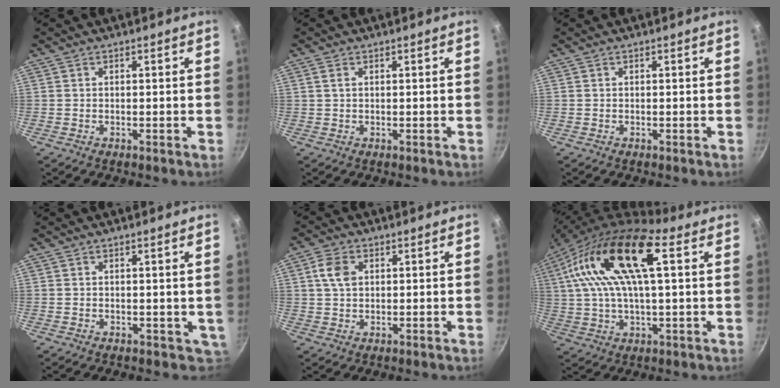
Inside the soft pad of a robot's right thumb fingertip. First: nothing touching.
{"total": 1.2, "force": [0.5, 0.6, 0.9], "torque": [-0.018, 0.002, 0.010]}
{"total": 0.0}
{"total": 2.7, "force": [1.1, 2.0, 1.5], "torque": [-0.004, -0.013, 0.018]}
{"total": 5.2, "force": [1.5, 3.6, 3.5], "torque": [-0.058, 0.003, 0.026]}
{"total": 18.6, "force": [5.7, 7.0, 16.3], "torque": [-0.310, 0.016, 0.093]}